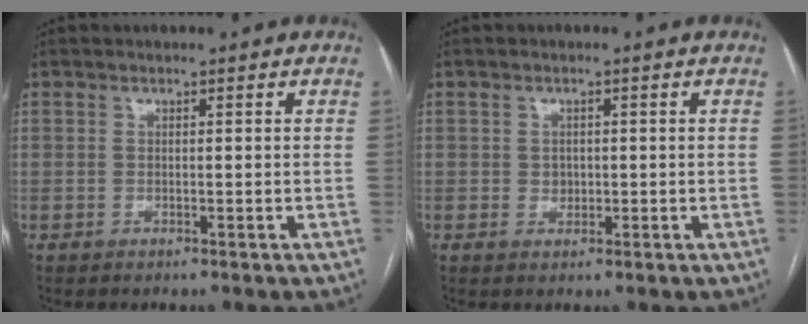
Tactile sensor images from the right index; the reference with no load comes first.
{"total": 1.8, "force": [0.1, 1.6, 0.8], "torque": [-0.009, 0.002, 0.005]}